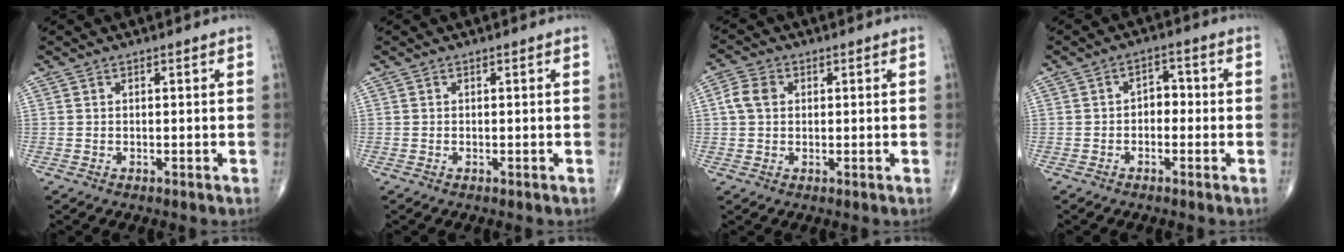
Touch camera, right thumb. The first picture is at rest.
{"total": 0.0}
{"total": 4.3, "force": [0.8, 3.4, 2.7], "torque": [-0.052, 0.010, 0.011]}
{"total": 3.4, "force": [-0.6, 2.4, 2.4], "torque": [-0.015, 0.016, -0.020]}